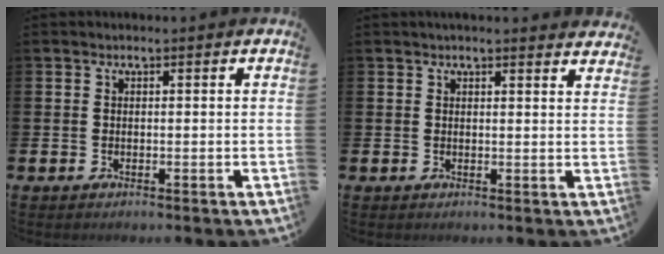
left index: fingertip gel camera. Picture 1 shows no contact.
{"total": 1.9, "force": [1.9, -0.1, 0.1], "torque": [0.000, -0.010, 0.034]}